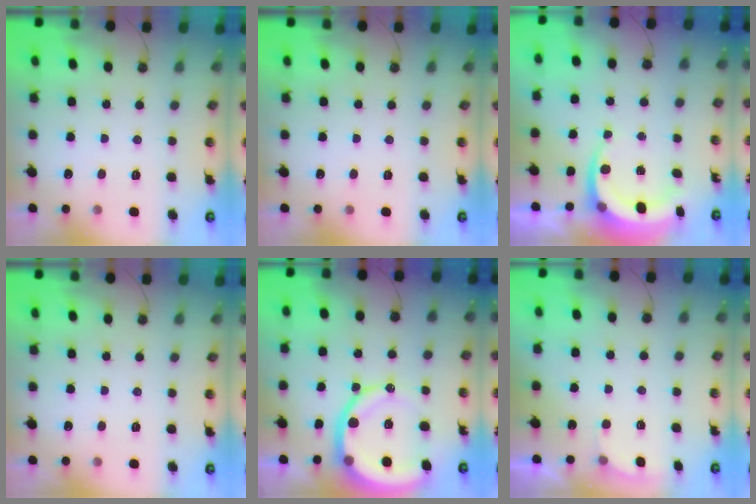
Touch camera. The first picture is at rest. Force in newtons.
{"total": 0.0}
{"total": 7.5, "press": 7.3, "slide": 1.8}
{"total": 0.0}
{"total": 13.7, "press": 13.6, "slide": 1.8}
{"total": 1.8, "press": 1.7, "slide": 0.8}